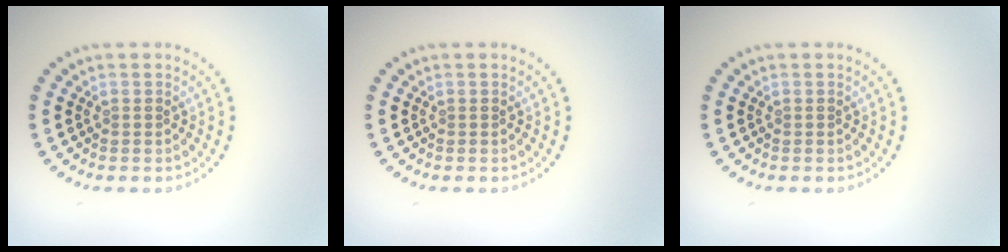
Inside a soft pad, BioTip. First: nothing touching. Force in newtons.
{"total": 0.0}
{"total": 0.0}